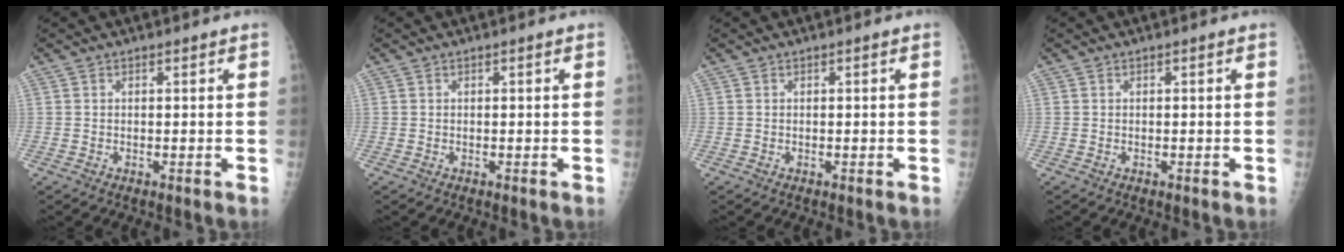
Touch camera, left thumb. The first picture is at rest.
{"total": 0.0}
{"total": 0.0}
{"total": 0.0}